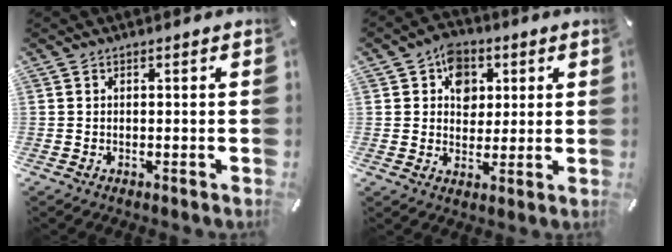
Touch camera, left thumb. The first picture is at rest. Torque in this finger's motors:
{"motor_torque": [0.96, 0.95, 0.50, -0.55, 0.21]}